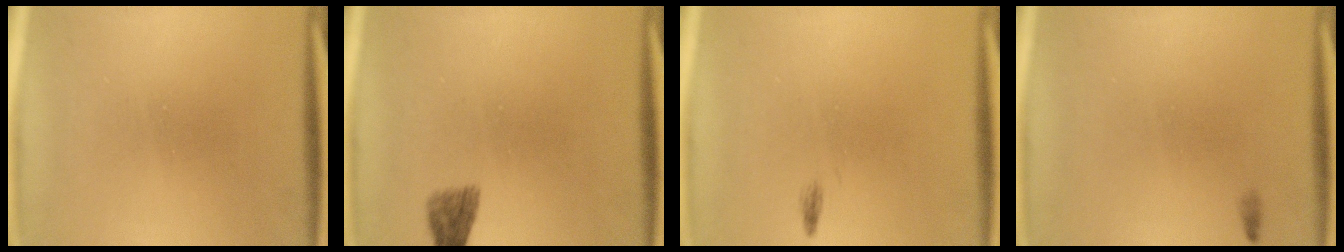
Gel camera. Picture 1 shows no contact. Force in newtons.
{"total": 1.8}
{"total": 0.5}
{"total": 0.5}